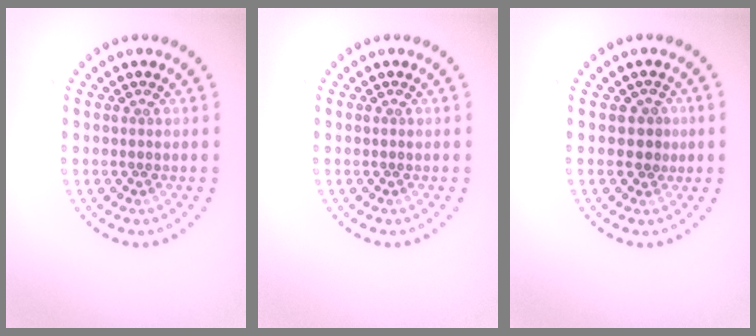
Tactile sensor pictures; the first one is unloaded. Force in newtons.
{"total": 0.0}
{"total": 1.6, "press": 1.4, "slide": 0.8}